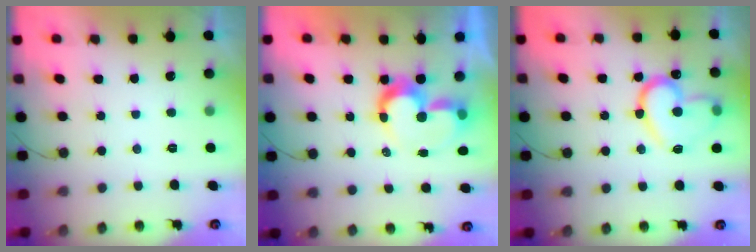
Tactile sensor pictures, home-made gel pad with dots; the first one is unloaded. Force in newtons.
{"total": 10.7, "press": 10.6, "slide": 0.8}
{"total": 16.8, "press": 16.8, "slide": 1.3}